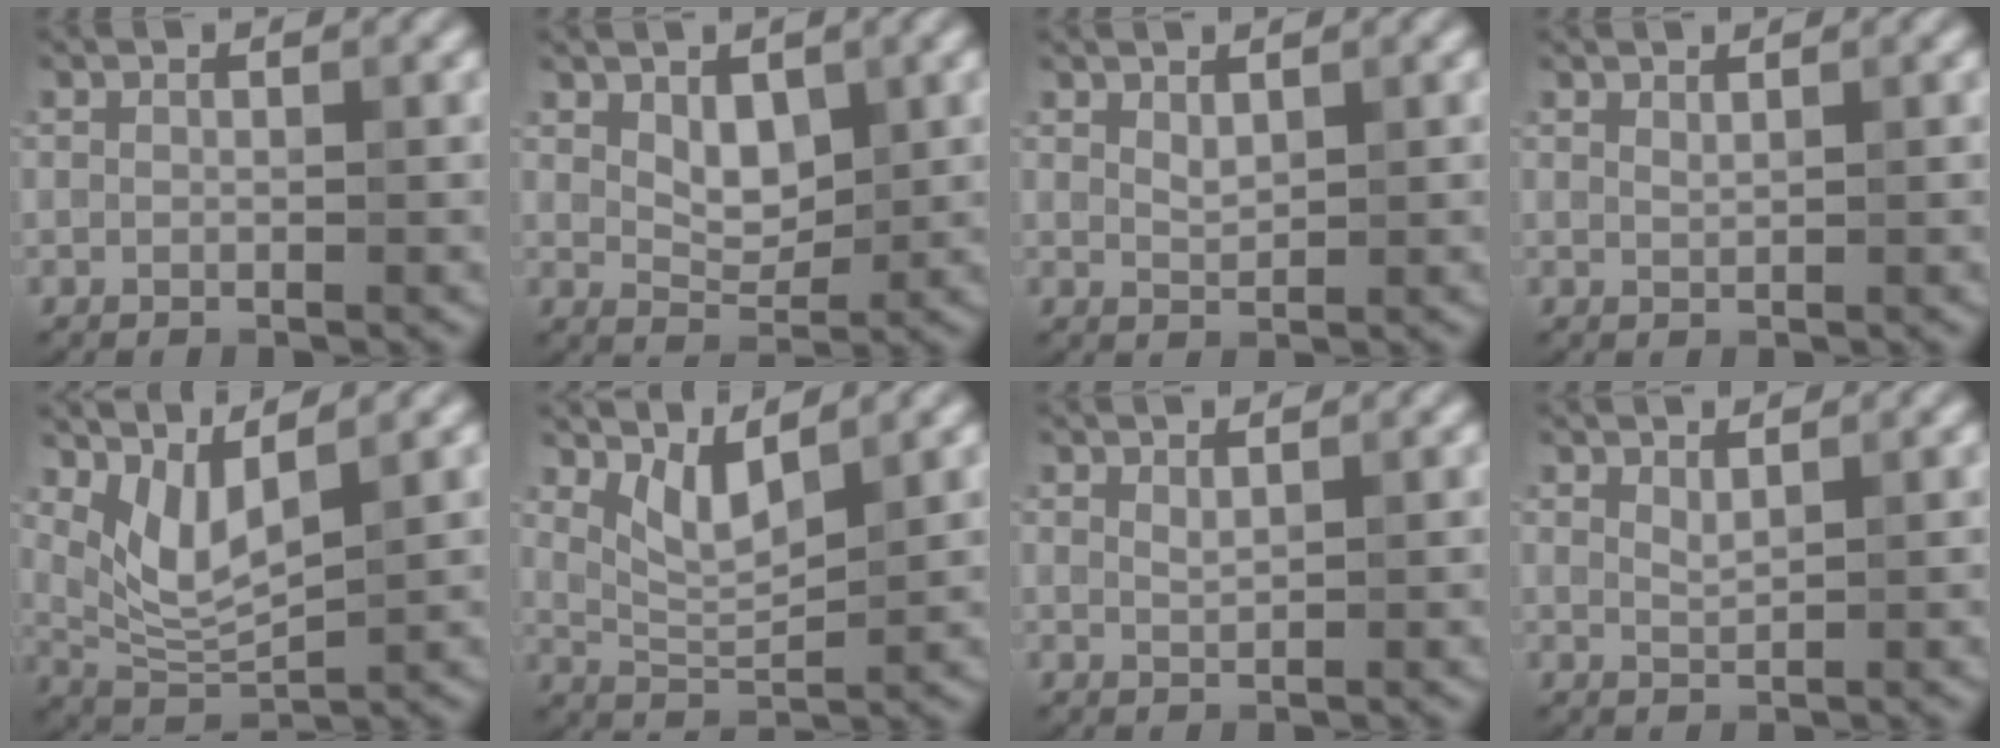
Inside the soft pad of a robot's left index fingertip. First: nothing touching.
{"total": 2.8, "force": [0.8, 1.8, 2.1], "torque": [-0.039, -0.007, 0.019]}
{"total": 1.2, "force": [0.9, 0.4, 0.7], "torque": [-0.017, -0.001, 0.021]}
{"total": 0.7, "force": [0.7, 0.1, 0.3], "torque": [-0.002, -0.001, 0.015]}
{"total": 4.4, "force": [2.4, 1.5, 3.3], "torque": [-0.078, -0.015, 0.056]}
{"total": 3.4, "force": [2.1, 1.0, 2.5], "torque": [-0.054, -0.012, 0.047]}
{"total": 0.9, "force": [0.8, 0.1, 0.4], "torque": [-0.009, -0.001, 0.017]}
{"total": 1.1, "force": [1.0, 0.2, 0.5], "torque": [-0.013, -0.002, 0.020]}